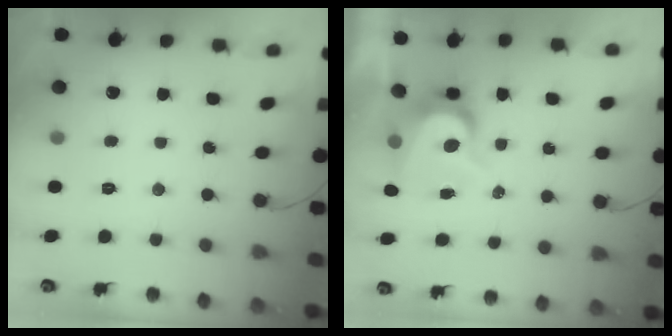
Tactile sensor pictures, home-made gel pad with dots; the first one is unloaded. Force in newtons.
{"total": 8.2, "press": 8.1, "slide": 1.0}